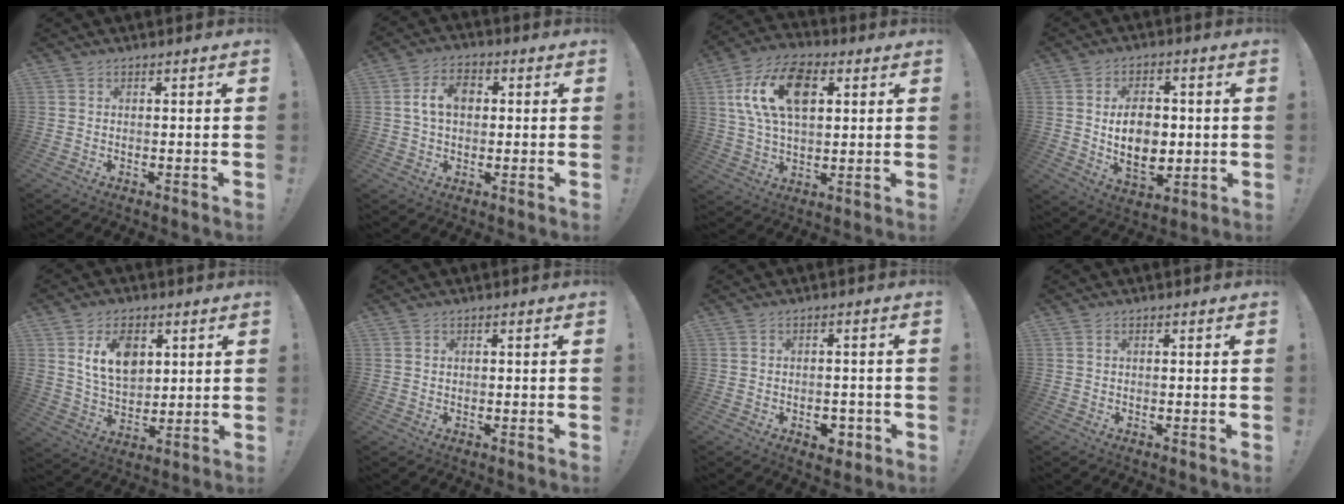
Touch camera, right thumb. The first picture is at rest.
{"total": 8.7, "force": [1.6, 6.2, 6.0], "torque": [-0.097, 0.013, 0.031]}
{"total": 17.7, "force": [5.5, 10.7, 13.0], "torque": [-0.221, 0.003, 0.100]}
{"total": 14.0, "force": [2.5, 10.5, 8.9], "torque": [-0.133, -0.024, 0.051]}
{"total": 12.5, "force": [4.8, 8.8, 7.5], "torque": [-0.118, -0.014, 0.090]}
{"total": 0.7, "force": [0.3, 0.6, 0.2], "torque": [-0.004, 0.003, 0.006]}
{"total": 4.9, "force": [-2.2, 3.5, 2.5], "torque": [-0.016, 0.013, -0.035]}
{"total": 0.6, "force": [0.1, 0.4, 0.4], "torque": [-0.012, 0.003, 0.003]}